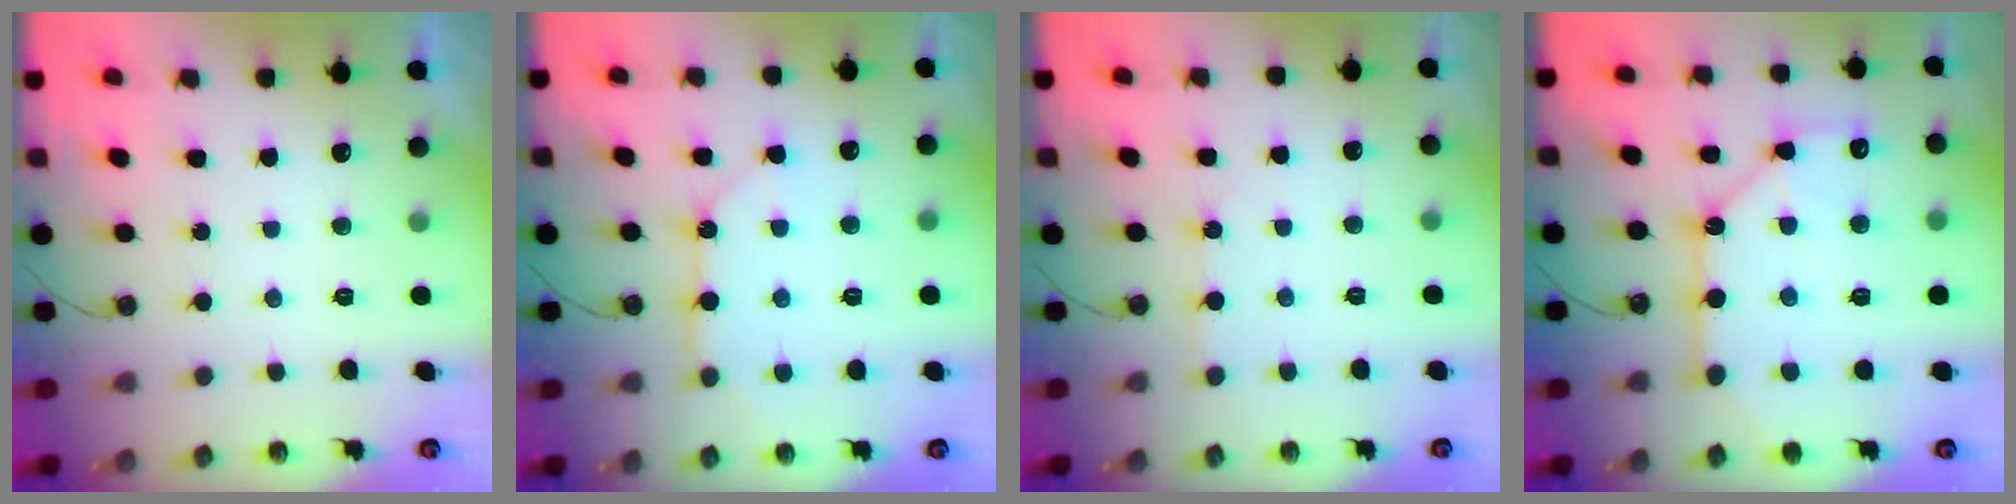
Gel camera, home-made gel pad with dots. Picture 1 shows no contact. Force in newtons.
{"total": 11.0, "press": 11.0, "slide": 1.0}
{"total": 2.9, "press": 2.9, "slide": 0.4}
{"total": 11.7, "press": 11.6, "slide": 1.2}